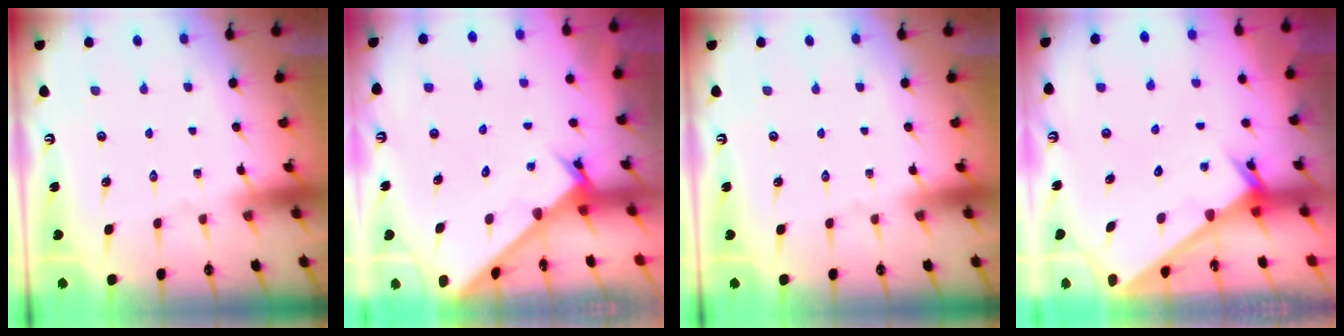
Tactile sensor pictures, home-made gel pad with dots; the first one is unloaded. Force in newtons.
{"total": 2.7, "press": 2.7, "slide": 0.3}
{"total": 0.0}
{"total": 1.9, "press": 1.9, "slide": 0.1}